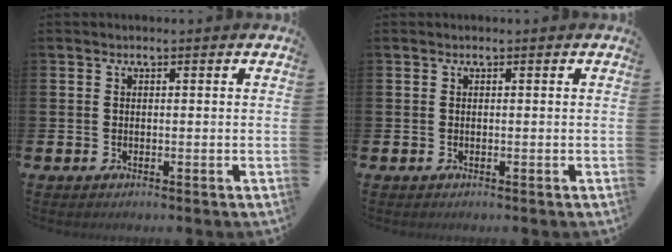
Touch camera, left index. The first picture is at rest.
{"total": 0.0}